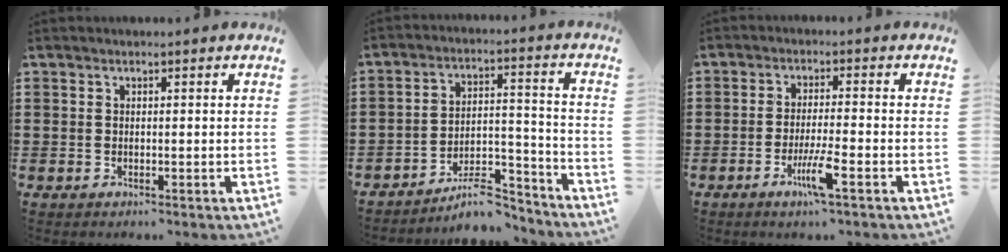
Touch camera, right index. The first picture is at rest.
{"total": 8.6, "force": [-7.6, 2.1, 3.4], "torque": [-0.043, 0.024, -0.140]}
{"total": 5.5, "force": [-2.7, 0.2, 4.8], "torque": [-0.097, -0.016, -0.051]}